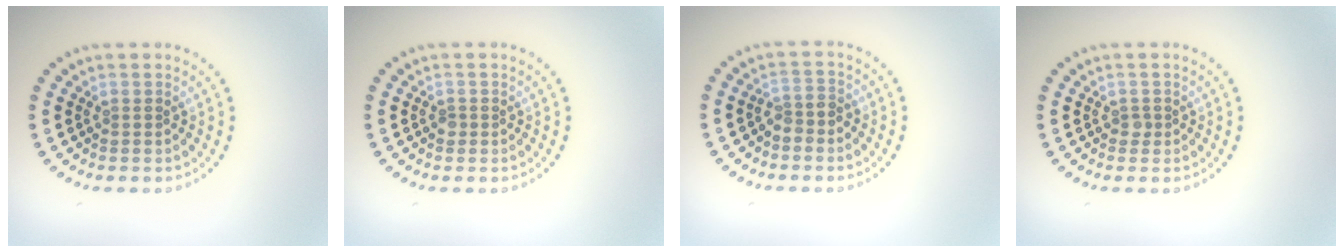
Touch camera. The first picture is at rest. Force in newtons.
{"total": 0.6, "press": 0.4, "slide": 0.4}
{"total": 1.5, "press": 1.2, "slide": 0.8}
{"total": 0.7, "press": 0.5, "slide": 0.4}